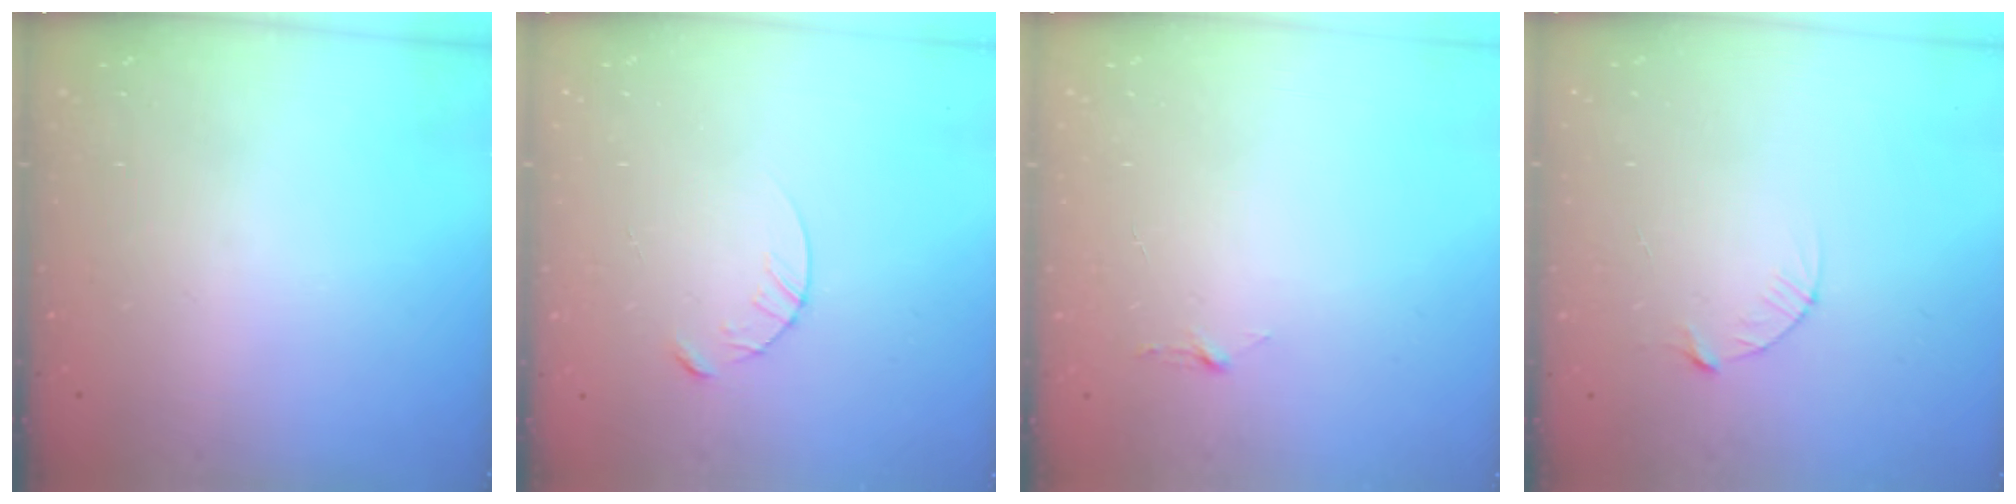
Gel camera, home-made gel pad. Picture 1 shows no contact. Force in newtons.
{"total": 4.6, "press": 4.5, "slide": 0.5}
{"total": 2.9, "press": 2.9, "slide": 0.3}
{"total": 3.7, "press": 3.7, "slide": 0.4}